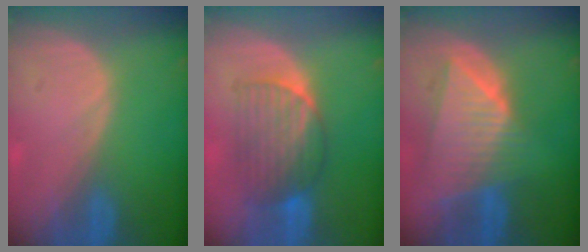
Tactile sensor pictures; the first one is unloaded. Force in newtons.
{"total": 6.9, "press": 6.9, "slide": 0.4}
{"total": 9.2, "press": 8.2, "slide": 4.2}